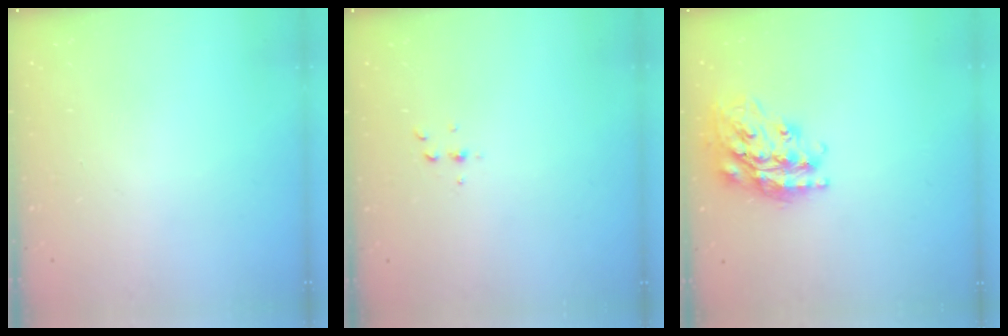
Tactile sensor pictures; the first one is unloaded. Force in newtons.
{"total": 2.5, "press": 2.4, "slide": 0.2}
{"total": 21.4, "press": 21.4, "slide": 1.6}